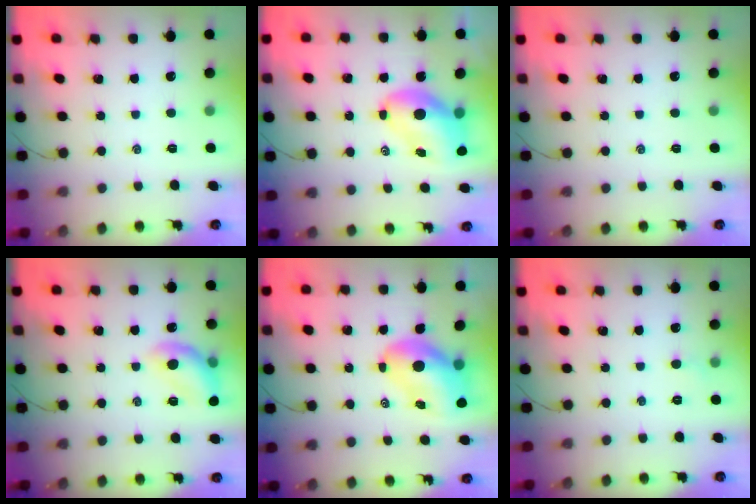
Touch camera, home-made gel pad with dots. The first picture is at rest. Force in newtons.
{"total": 9.3, "press": 9.1, "slide": 1.9}
{"total": 0.0}
{"total": 12.6, "press": 12.6, "slide": 0.9}
{"total": 9.7, "press": 9.2, "slide": 3.0}
{"total": 2.7, "press": 2.6, "slide": 0.9}